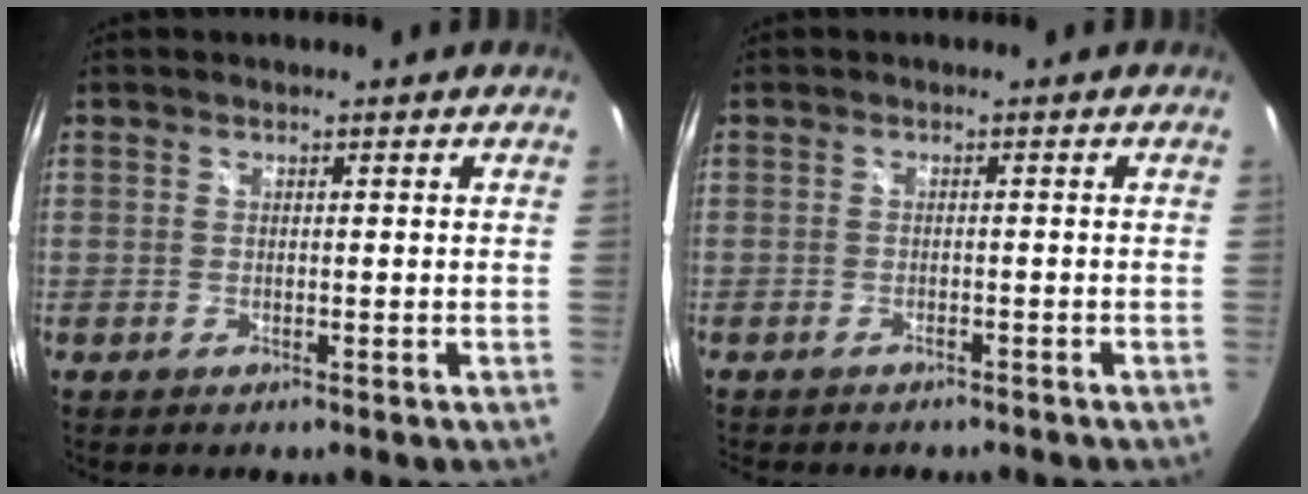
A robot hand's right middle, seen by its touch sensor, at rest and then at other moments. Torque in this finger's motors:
{"motor_torque": [0.99, -1.15, 0.11, 0.04]}